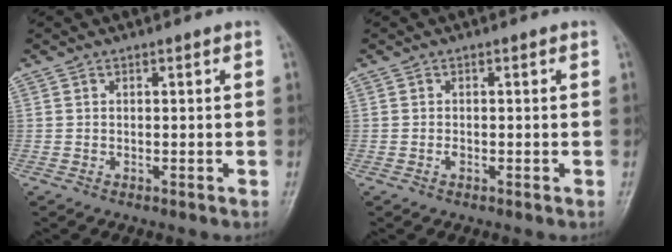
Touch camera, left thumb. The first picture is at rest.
{"total": 0.8, "force": [-0.3, 0.5, 0.6], "torque": [-0.006, 0.001, -0.007]}